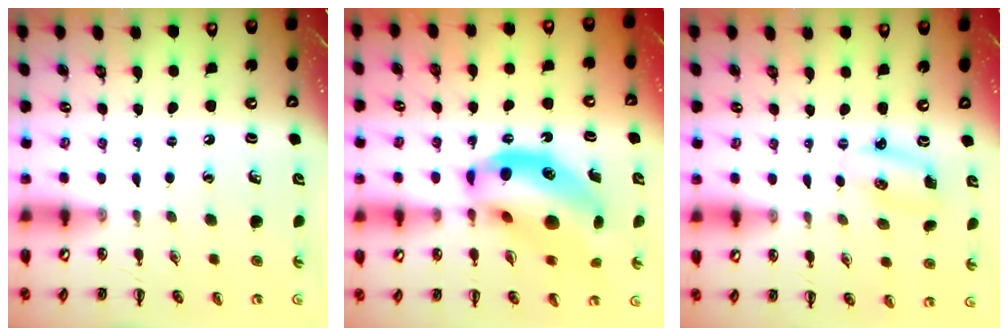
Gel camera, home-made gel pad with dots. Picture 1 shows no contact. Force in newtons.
{"total": 15.5, "press": 15.1, "slide": 3.8}
{"total": 2.5, "press": 2.5, "slide": 0.4}